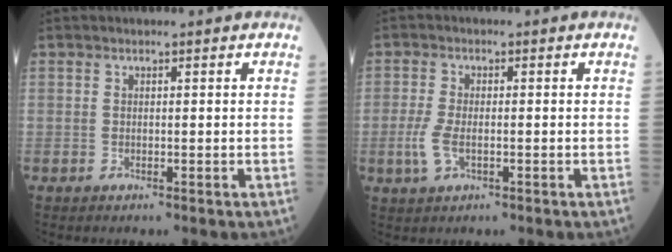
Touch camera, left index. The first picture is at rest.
{"total": 3.9, "force": [-1.1, 1.7, 3.4], "torque": [-0.089, -0.005, -0.023]}